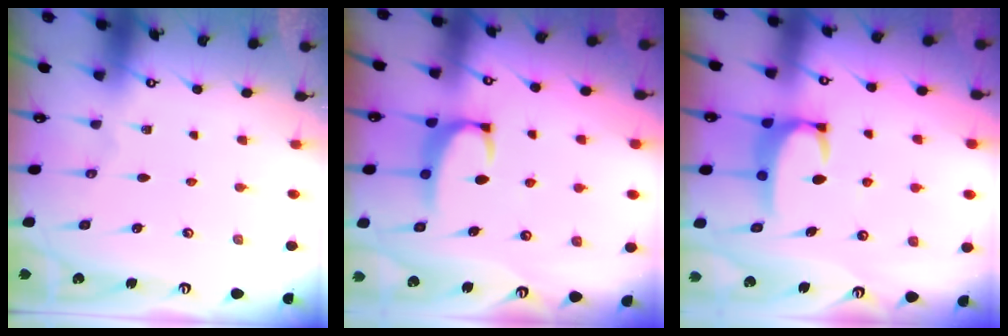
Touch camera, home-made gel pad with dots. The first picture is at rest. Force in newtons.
{"total": 2.3, "press": 2.3, "slide": 0.6}
{"total": 3.1, "press": 3.1, "slide": 0.4}